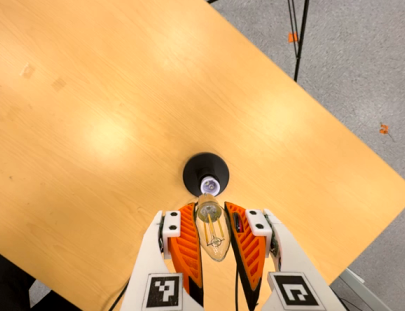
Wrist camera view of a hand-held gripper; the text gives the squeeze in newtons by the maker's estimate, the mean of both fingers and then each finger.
{"total": 20.4, "left": 22.2, "right": 18.6}